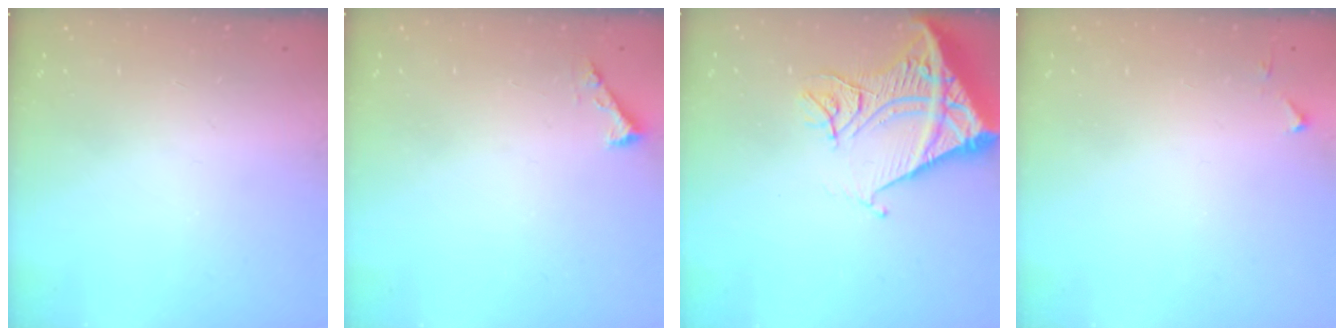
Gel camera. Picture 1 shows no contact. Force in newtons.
{"total": 2.3, "press": 2.3, "slide": 0.3}
{"total": 16.2, "press": 16.1, "slide": 2.1}
{"total": 3.1, "press": 3.1, "slide": 0.5}